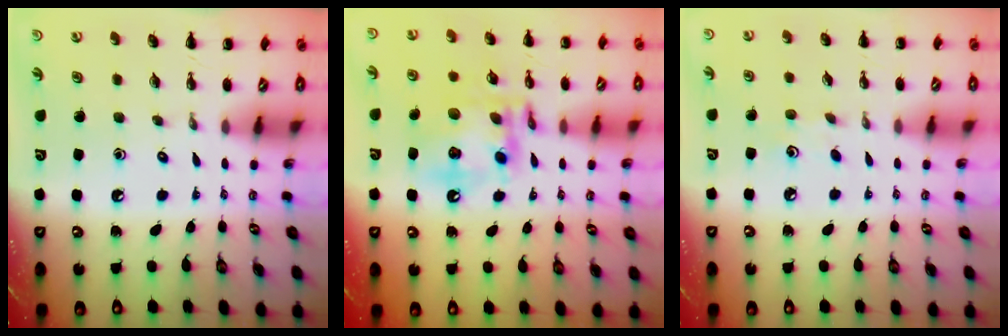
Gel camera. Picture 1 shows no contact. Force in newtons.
{"total": 14.7, "press": 14.5, "slide": 2.5}
{"total": 5.2, "press": 5.0, "slide": 1.5}